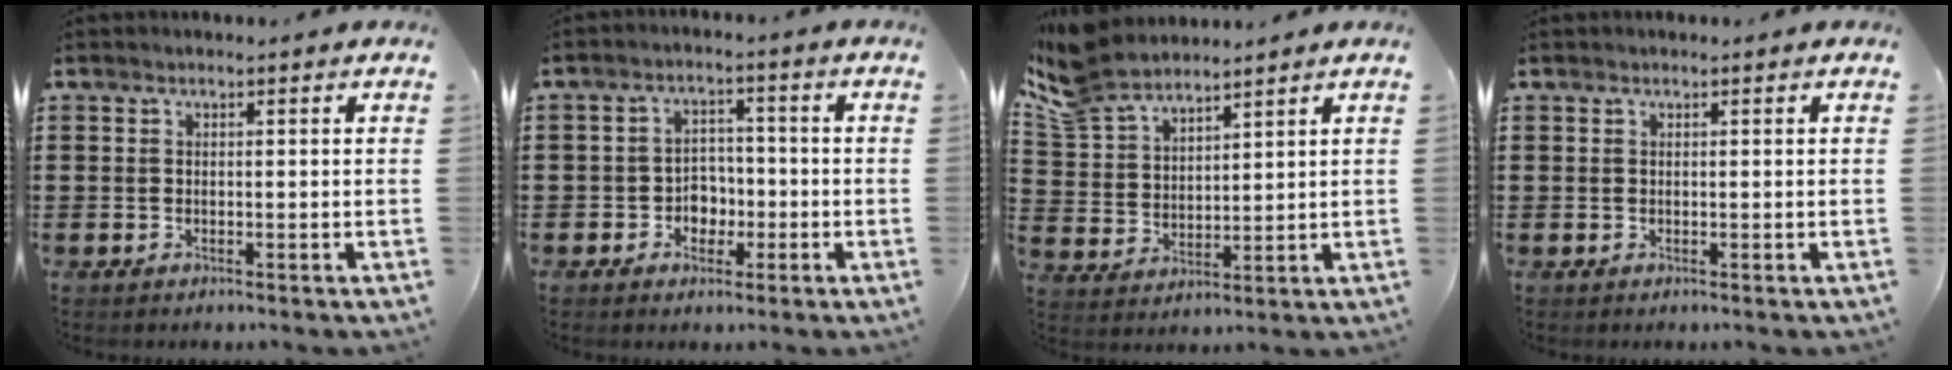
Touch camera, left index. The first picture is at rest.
{"total": 4.0, "force": [-1.7, 3.2, 1.6], "torque": [-0.030, 0.003, -0.041]}
{"total": 7.8, "force": [6.9, 2.7, 2.4], "torque": [-0.079, -0.018, 0.130]}
{"total": 0.0}